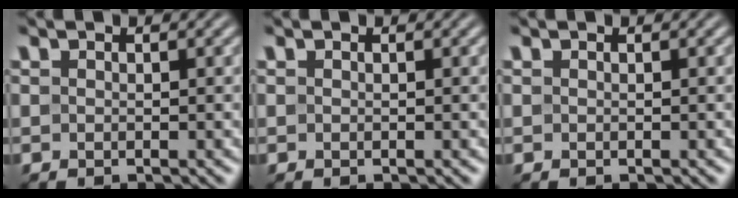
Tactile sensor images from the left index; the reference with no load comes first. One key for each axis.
{"total": 0.0}
{"total": 0.0}